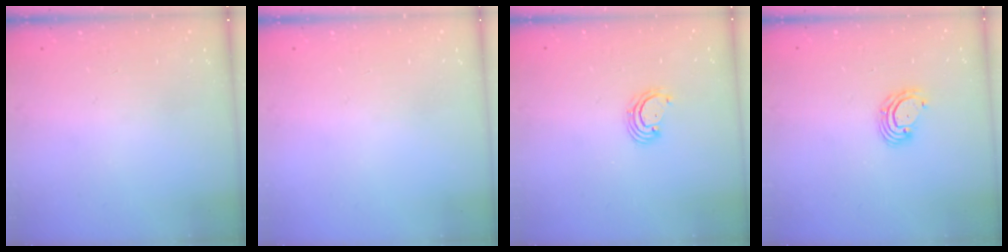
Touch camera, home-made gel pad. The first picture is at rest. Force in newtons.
{"total": 0.0}
{"total": 2.4, "press": 2.4, "slide": 0.2}
{"total": 5.1, "press": 5.0, "slide": 0.6}